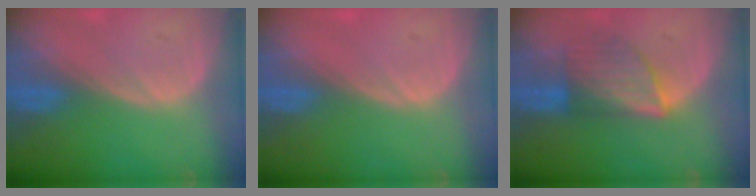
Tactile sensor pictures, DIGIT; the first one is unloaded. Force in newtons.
{"total": 0.5, "press": 0.1, "slide": 0.5}
{"total": 6.1, "press": 6.1, "slide": 0.3}